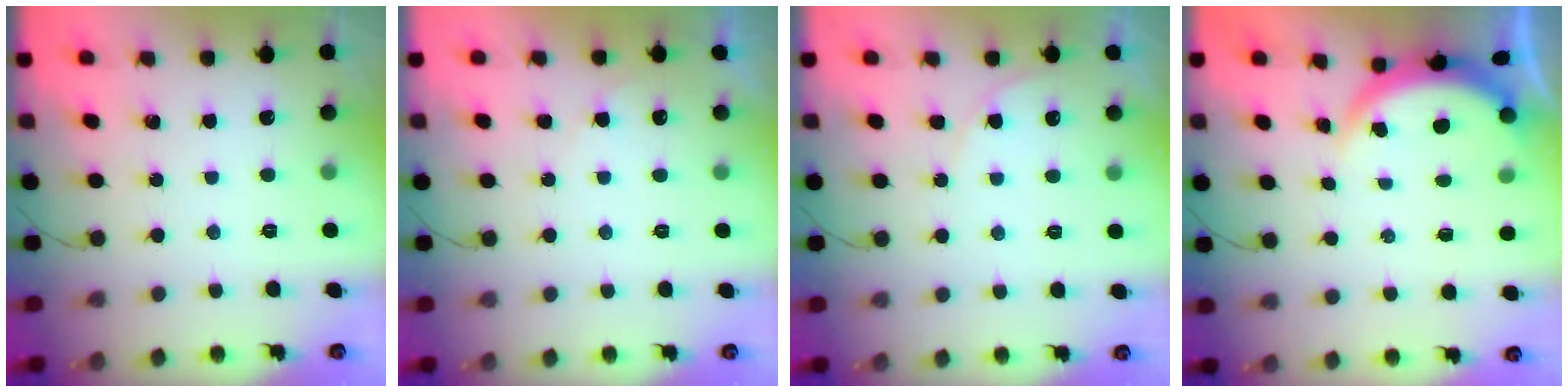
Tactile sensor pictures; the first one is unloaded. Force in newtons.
{"total": 4.3, "press": 4.2, "slide": 1.0}
{"total": 4.1, "press": 4.1, "slide": 0.6}
{"total": 3.6, "press": 3.5, "slide": 0.6}